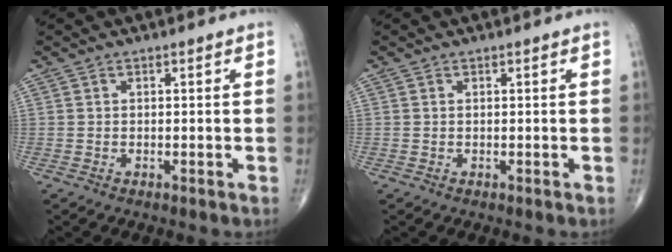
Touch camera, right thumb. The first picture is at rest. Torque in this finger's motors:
{"motor_torque": [-0.15, 0.51, -0.10, -0.14, 0.00]}